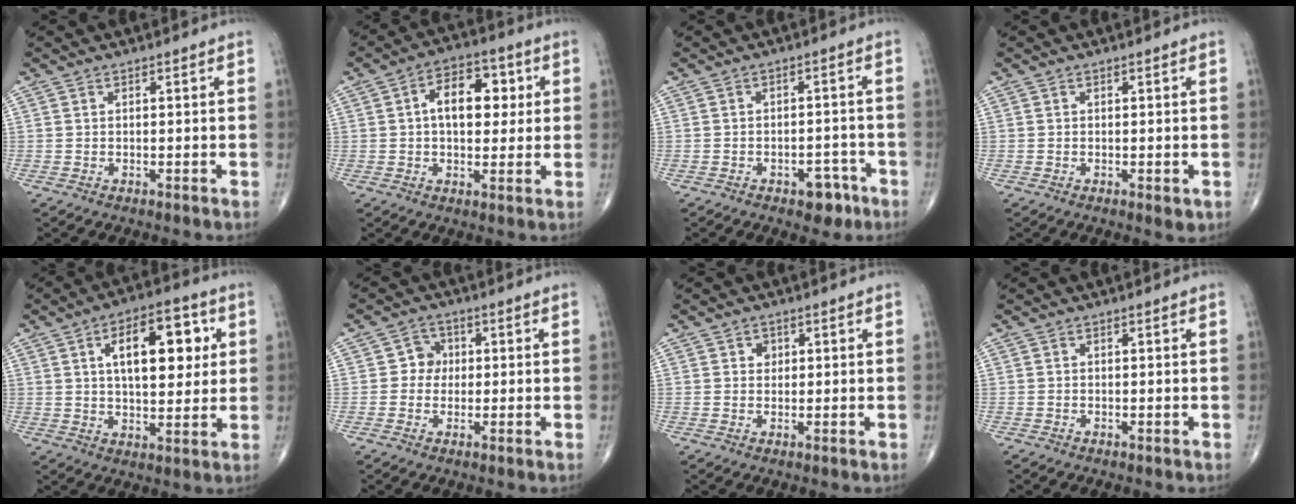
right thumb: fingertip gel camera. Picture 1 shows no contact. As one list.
[{"total": 10.7, "force": [1.8, 6.5, 8.3], "torque": [-0.097, 0.014, 0.023]}, {"total": 4.9, "force": [-2.9, 2.8, 2.8], "torque": [-0.017, 0.022, -0.036]}, {"total": 1.6, "force": [-0.5, 0.7, 1.3], "torque": [-0.014, -0.003, -0.006]}, {"total": 14.9, "force": [4.0, 7.3, 12.4], "torque": [-0.154, 0.001, 0.059]}, {"total": 3.7, "force": [0.1, 3.5, 1.3], "torque": [0.006, 0.010, -0.007]}, {"total": 1.8, "force": [0.6, 1.5, 0.7], "torque": [0.001, 0.000, 0.006]}, {"total": 0.0}]